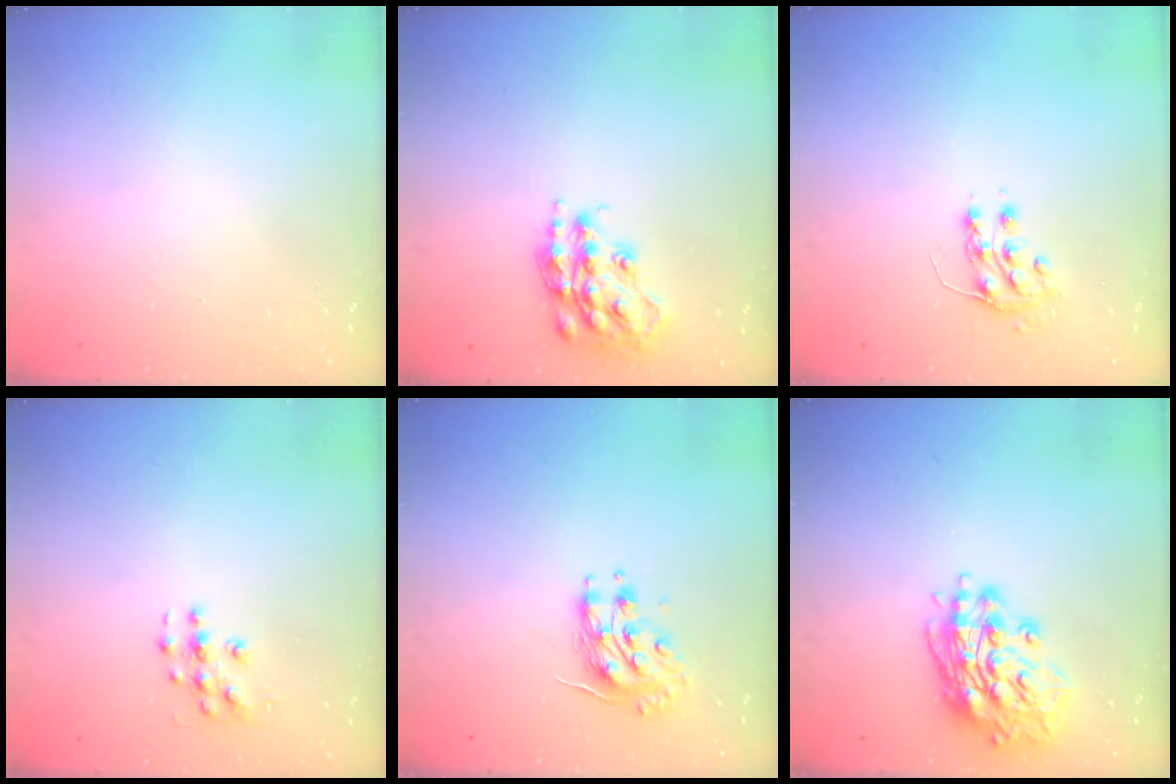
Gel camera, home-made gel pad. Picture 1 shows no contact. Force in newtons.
{"total": 15.9, "press": 15.8, "slide": 1.0}
{"total": 7.3, "press": 7.3, "slide": 0.4}
{"total": 3.9, "press": 3.9, "slide": 0.2}
{"total": 8.6, "press": 8.6, "slide": 0.3}
{"total": 15.4, "press": 15.2, "slide": 2.6}